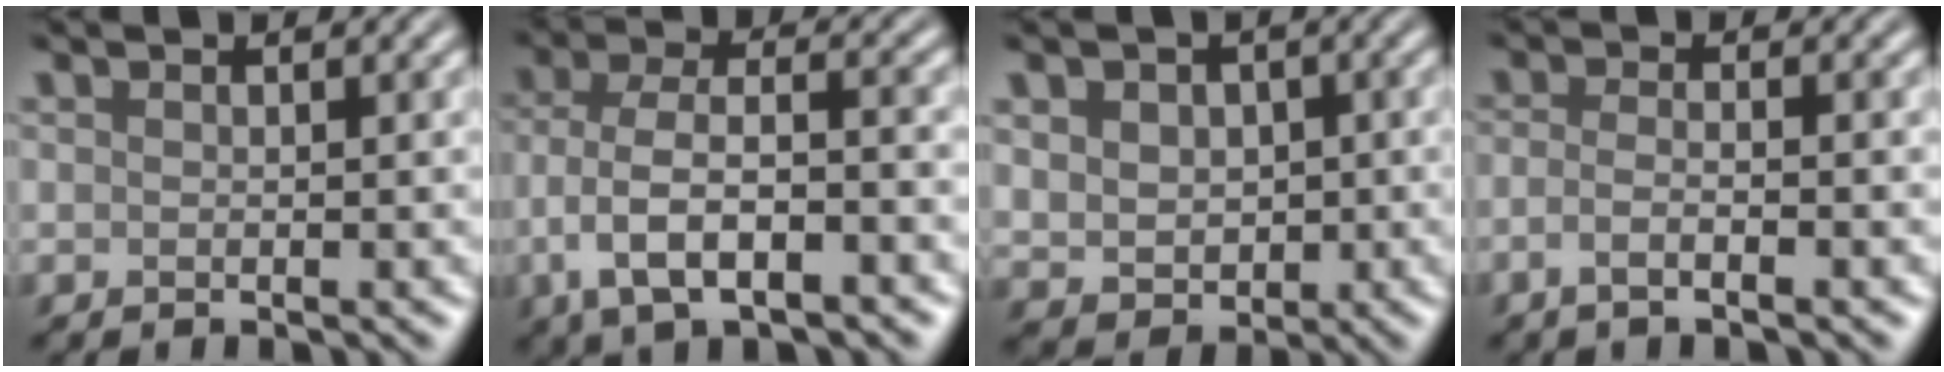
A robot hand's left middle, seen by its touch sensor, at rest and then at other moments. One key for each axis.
{"total": 6.8, "fx": -2.7, "fy": 3.1, "fz": 5.4, "tx": -0.106, "ty": 0.000, "tz": -0.052}
{"total": 5.5, "fx": 0.9, "fy": 4.5, "fz": 3.0, "tx": -0.053, "ty": 0.015, "tz": 0.007}
{"total": 2.4, "fx": -1.2, "fy": 0.7, "fz": 2.0, "tx": -0.032, "ty": -0.003, "tz": -0.032}